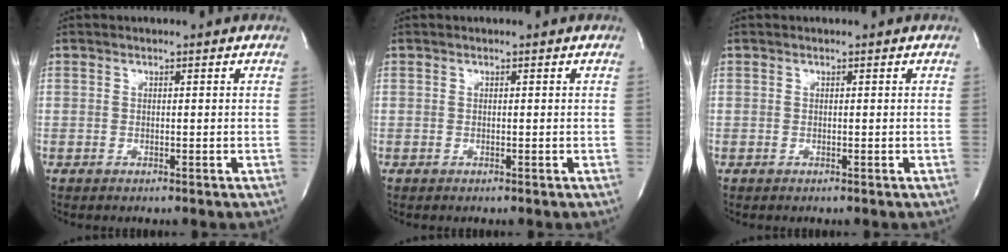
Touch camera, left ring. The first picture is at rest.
{"total": 0.0}
{"total": 0.0}